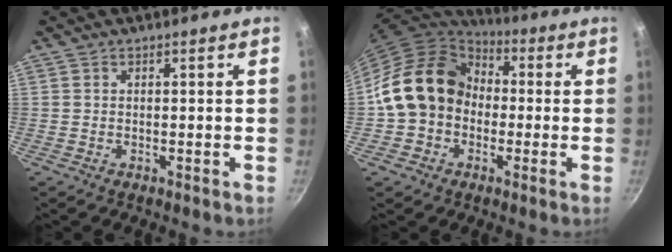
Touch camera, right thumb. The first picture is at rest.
{"total": 16.0, "force": [-0.6, 13.2, 8.9], "torque": [-0.122, 0.045, -0.022]}